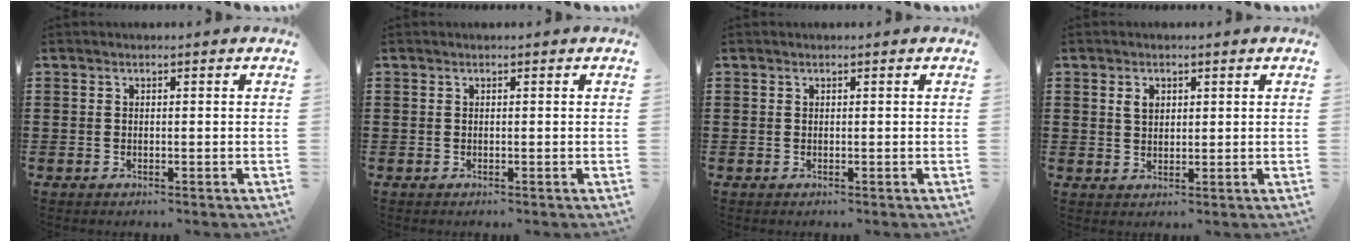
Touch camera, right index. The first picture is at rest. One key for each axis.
{"total": 0.0}
{"total": 0.0}
{"total": 2.5, "fx": 0.8, "fy": 1.6, "fz": 1.8, "tx": -0.040, "ty": 0.007, "tz": 0.014}